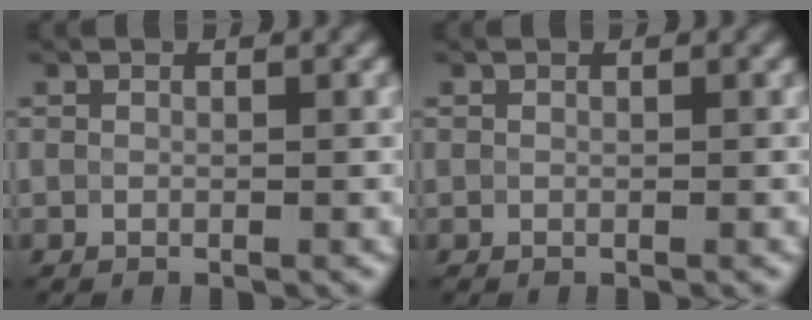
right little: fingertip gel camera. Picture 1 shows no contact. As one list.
[{"total": 0.0}]